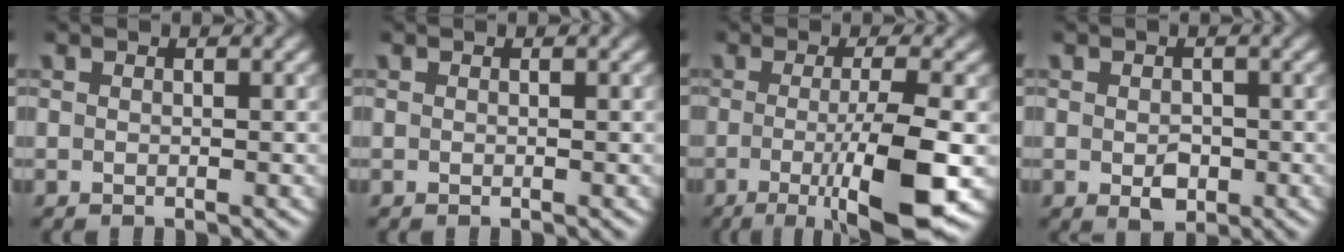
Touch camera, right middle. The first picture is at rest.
{"total": 0.0}
{"total": 8.8, "force": [-1.9, 2.0, 8.4], "torque": [-0.121, -0.017, -0.030]}
{"total": 2.2, "force": [-0.5, 1.6, 1.5], "torque": [-0.024, -0.006, -0.007]}